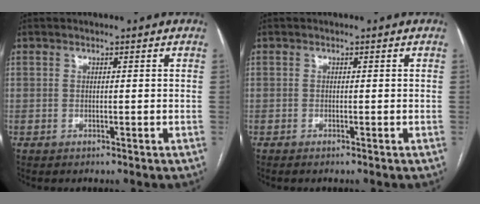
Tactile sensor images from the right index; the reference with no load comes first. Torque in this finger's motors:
{"motor_torque": [-0.01, -0.01, 0.11, 0.01]}